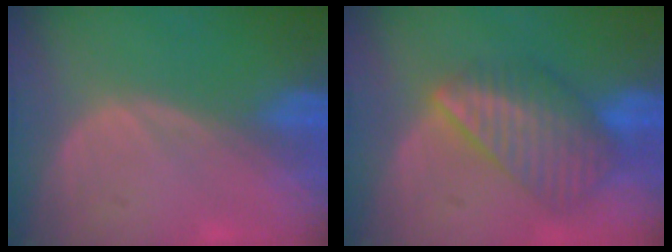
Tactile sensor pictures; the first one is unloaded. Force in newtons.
{"total": 8.4, "press": 7.4, "slide": 3.9}